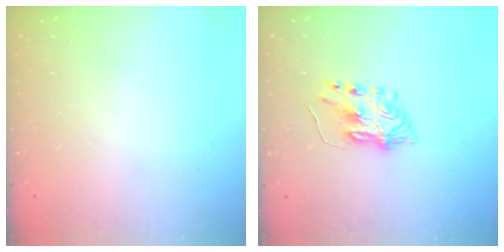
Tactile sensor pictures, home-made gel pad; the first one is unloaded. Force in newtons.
{"total": 7.5, "press": 7.5, "slide": 0.8}